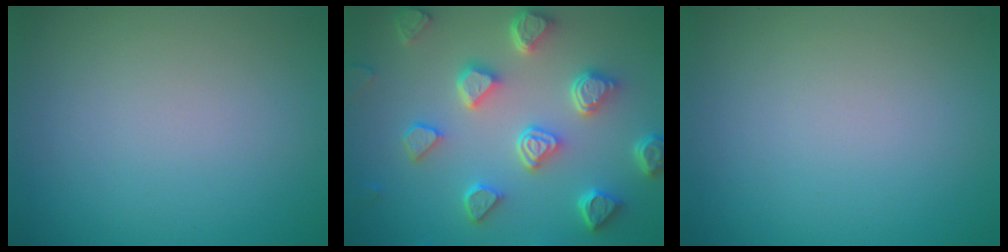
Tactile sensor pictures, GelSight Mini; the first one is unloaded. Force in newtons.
{"total": 6.7, "press": 5.4, "slide": 4.0}
{"total": 0.0}